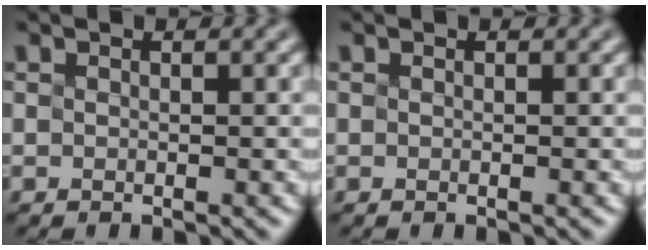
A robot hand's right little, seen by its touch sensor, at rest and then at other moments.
{"total": 0.0}